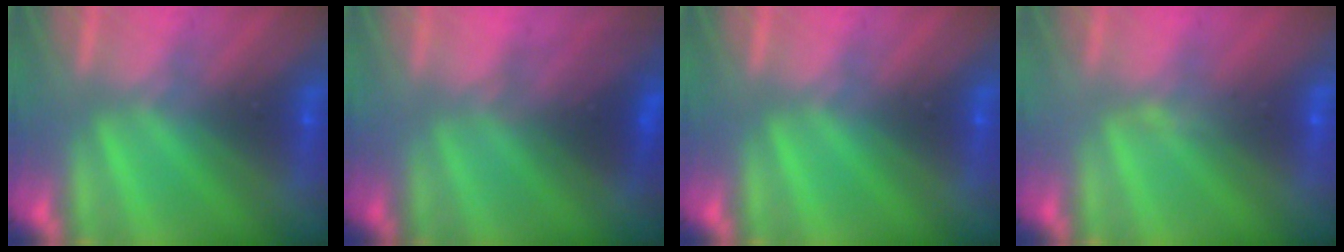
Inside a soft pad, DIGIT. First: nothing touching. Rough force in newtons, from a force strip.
{"total": 2.1}
{"total": 0.0}
{"total": 2.9}